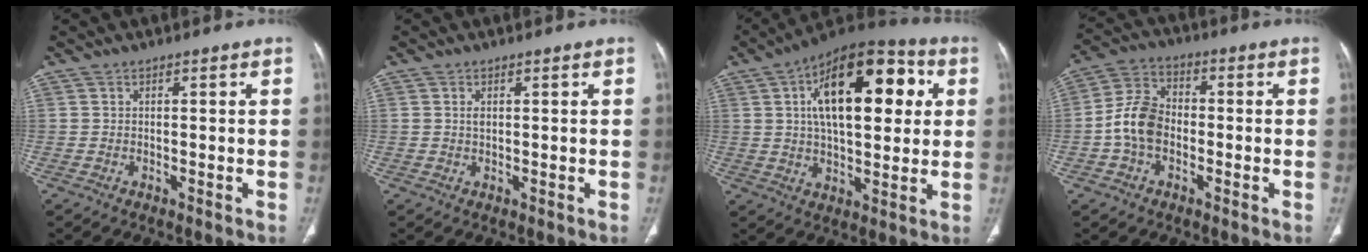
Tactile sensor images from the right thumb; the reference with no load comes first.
{"total": 1.2, "force": [0.3, 0.7, 0.9], "torque": [-0.014, 0.001, 0.008]}
{"total": 22.5, "force": [5.7, 11.0, 18.8], "torque": [-0.257, 0.012, 0.078]}
{"total": 9.2, "force": [-1.8, 6.6, 6.2], "torque": [-0.112, 0.030, -0.046]}